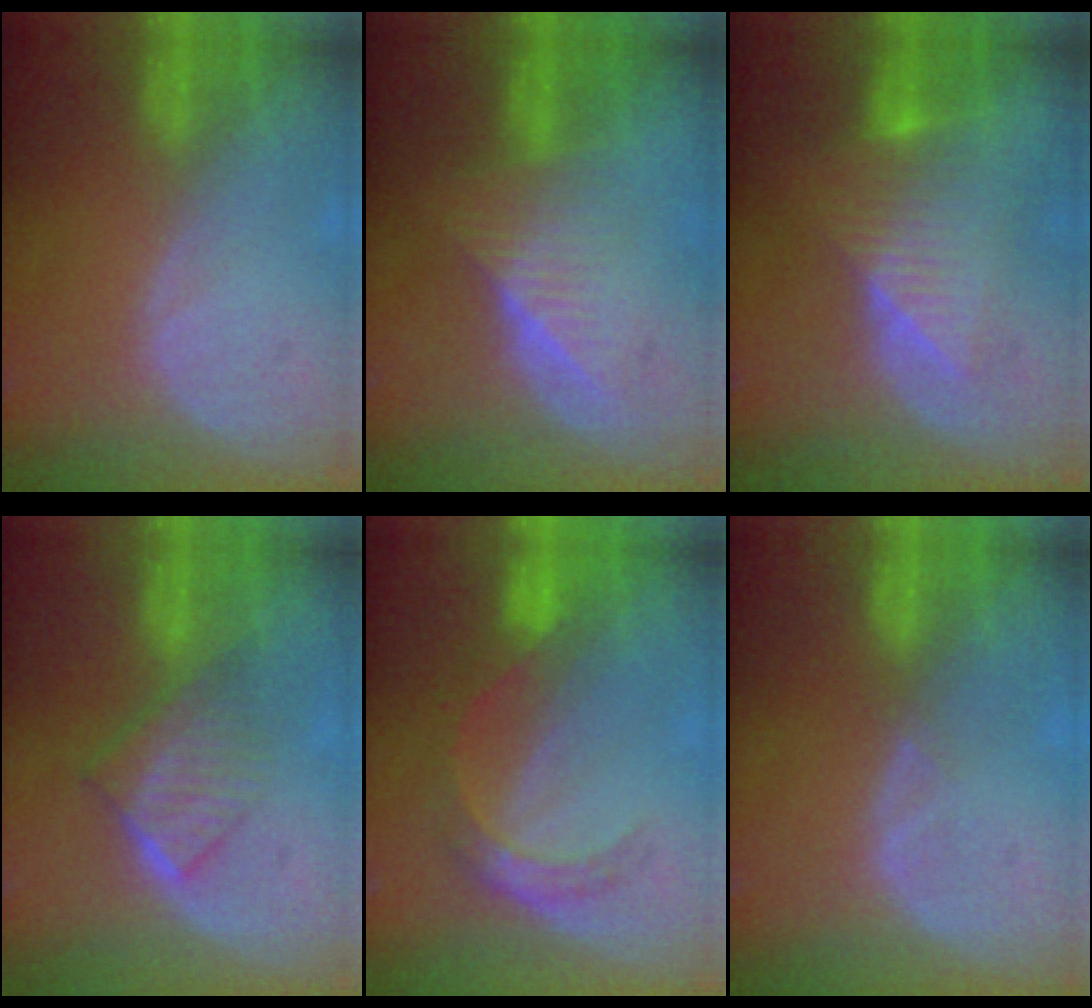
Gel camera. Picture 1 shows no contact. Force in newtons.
{"total": 6.3, "press": 6.0, "slide": 2.0}
{"total": 7.3, "press": 7.2, "slide": 1.5}
{"total": 6.5, "press": 5.5, "slide": 3.4}
{"total": 5.4, "press": 4.7, "slide": 2.5}
{"total": 0.7, "press": 0.5, "slide": 0.4}